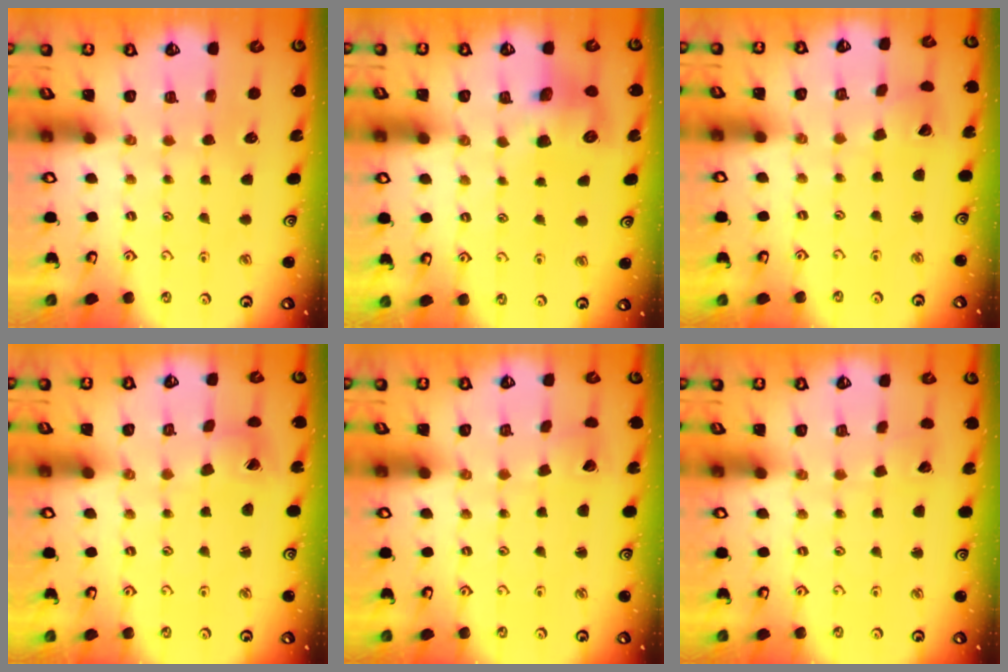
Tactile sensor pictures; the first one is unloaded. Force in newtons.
{"total": 10.1, "press": 10.1, "slide": 0.6}
{"total": 2.8, "press": 2.8, "slide": 0.4}
{"total": 2.5, "press": 2.5, "slide": 0.3}
{"total": 1.9, "press": 1.9, "slide": 0.1}
{"total": 1.4, "press": 1.4, "slide": 0.1}